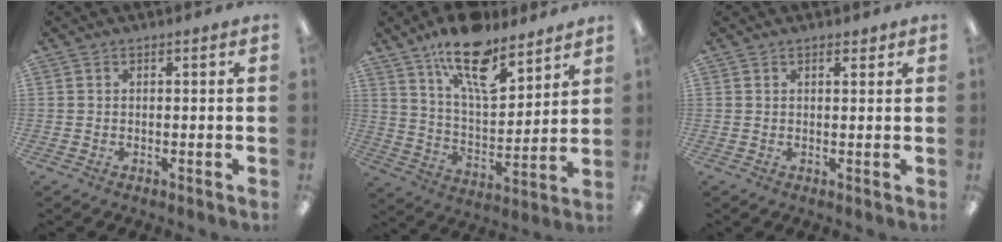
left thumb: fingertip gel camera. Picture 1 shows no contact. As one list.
[{"total": 17.0, "force": [12.0, 6.7, 10.0], "torque": [-0.159, -0.066, 0.204]}, {"total": 1.5, "force": [1.0, 0.6, 0.8], "torque": [-0.011, -0.002, 0.017]}]